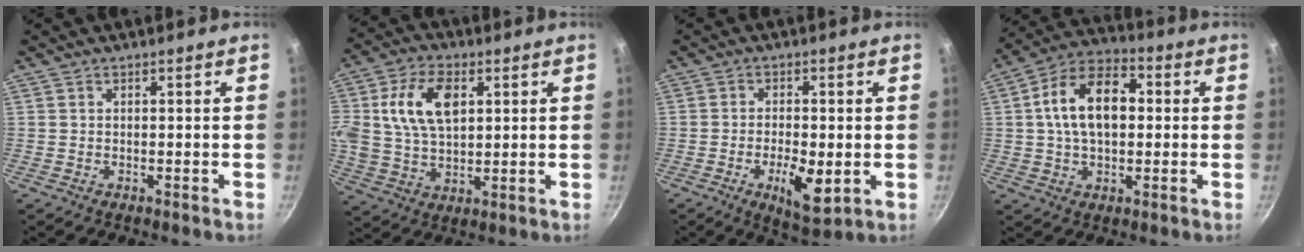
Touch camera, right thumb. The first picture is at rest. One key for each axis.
{"total": 13.7, "fx": 3.6, "fy": 8.6, "fz": 10.1, "tx": -0.176, "ty": 0.004, "tz": 0.063}
{"total": 7.6, "fx": -1.9, "fy": 3.0, "fz": 6.7, "tx": -0.107, "ty": 0.001, "tz": -0.024}
{"total": 14.2, "fx": 1.7, "fy": 8.8, "fz": 11.0, "tx": -0.160, "ty": 0.028, "tz": 0.014}